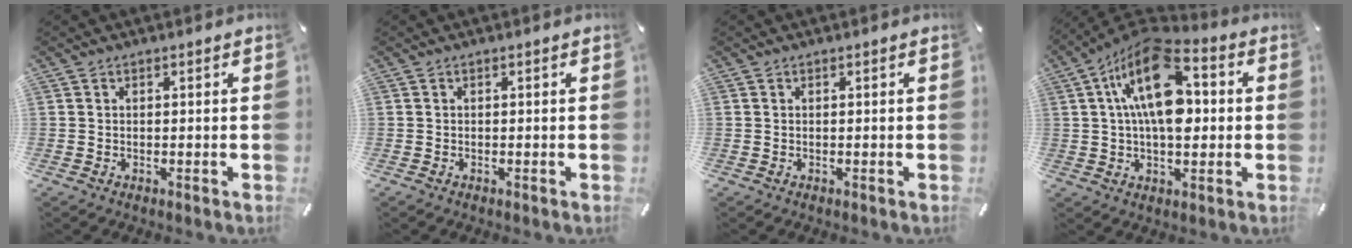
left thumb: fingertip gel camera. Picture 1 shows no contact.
{"total": 0.0}
{"total": 0.0}
{"total": 18.0, "force": [3.4, 10.0, 14.6], "torque": [-0.258, -0.010, 0.054]}